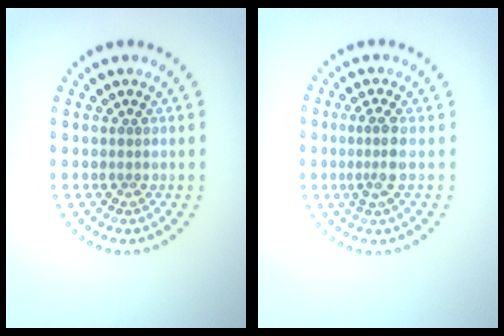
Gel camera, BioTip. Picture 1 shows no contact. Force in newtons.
{"total": 2.2, "press": 1.9, "slide": 1.2}